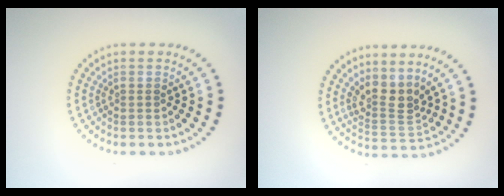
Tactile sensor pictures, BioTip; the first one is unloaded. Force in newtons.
{"total": 2.9, "press": 2.2, "slide": 1.9}